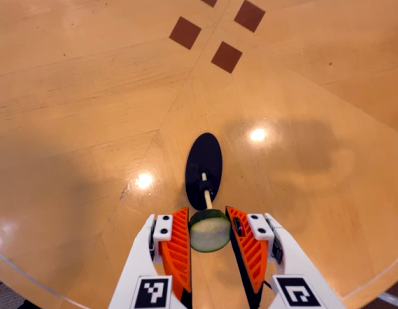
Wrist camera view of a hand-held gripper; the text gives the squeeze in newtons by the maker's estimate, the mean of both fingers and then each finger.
{"total": 9.5, "left": 9.8, "right": 9.3}